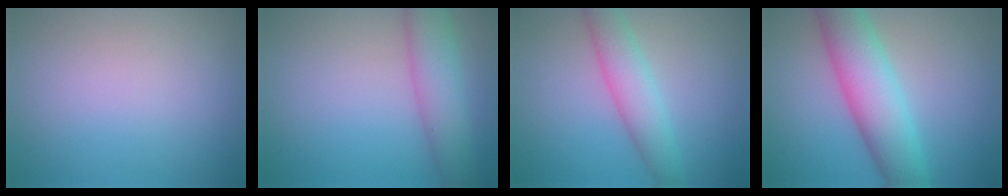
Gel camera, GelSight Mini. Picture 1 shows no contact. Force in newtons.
{"total": 5.1, "press": 5.1, "slide": 0.2}
{"total": 4.0, "press": 4.0, "slide": 0.1}
{"total": 7.5, "press": 7.5, "slide": 0.2}